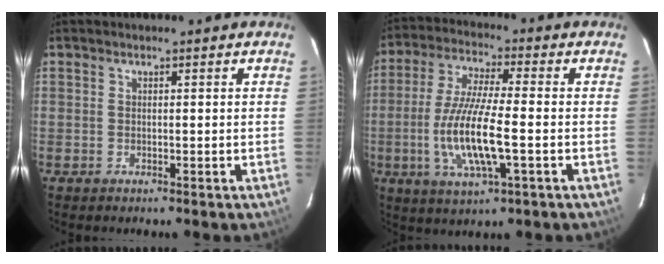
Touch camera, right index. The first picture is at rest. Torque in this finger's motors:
{"motor_torque": [1.25, -0.89, 0.76, 0.21]}